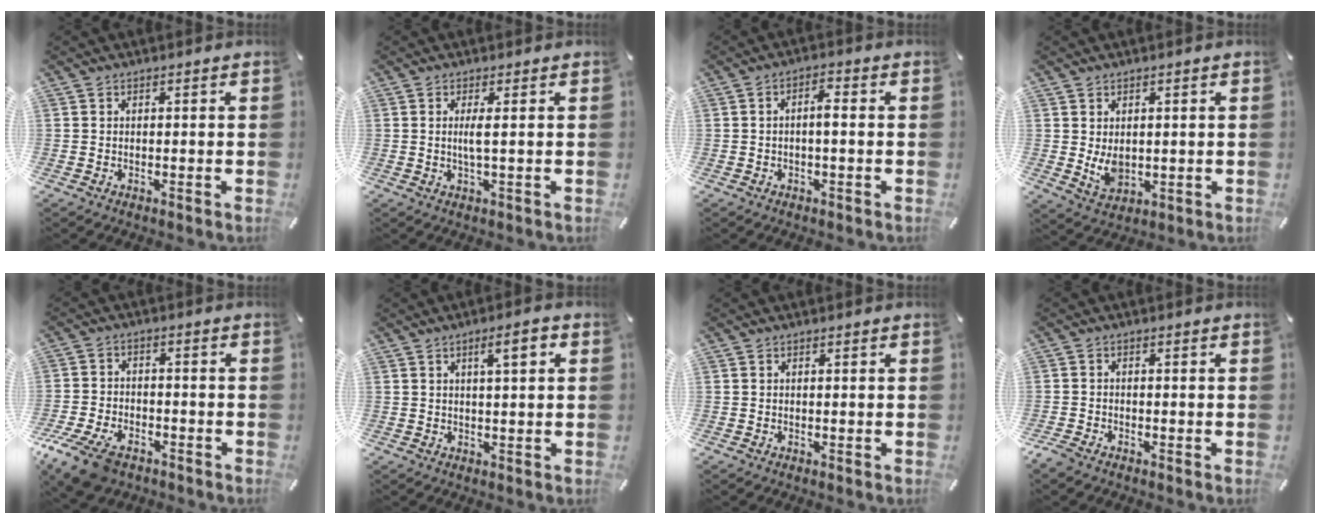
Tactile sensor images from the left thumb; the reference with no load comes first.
{"total": 3.5, "force": [0.4, 0.3, 3.5], "torque": [-0.068, -0.006, 0.005]}
{"total": 3.3, "force": [-0.5, 1.3, 3.0], "torque": [-0.056, 0.011, -0.011]}
{"total": 5.3, "force": [0.5, 4.1, 3.4], "torque": [-0.065, -0.009, 0.009]}
{"total": 10.1, "force": [-6.7, 5.4, 5.2], "torque": [-0.112, 0.030, -0.123]}
{"total": 5.0, "force": [2.0, 1.0, 4.4], "torque": [-0.067, -0.005, 0.025]}
{"total": 0.0}
{"total": 2.1, "force": [-1.8, 0.7, 0.8], "torque": [-0.026, 0.003, -0.039]}